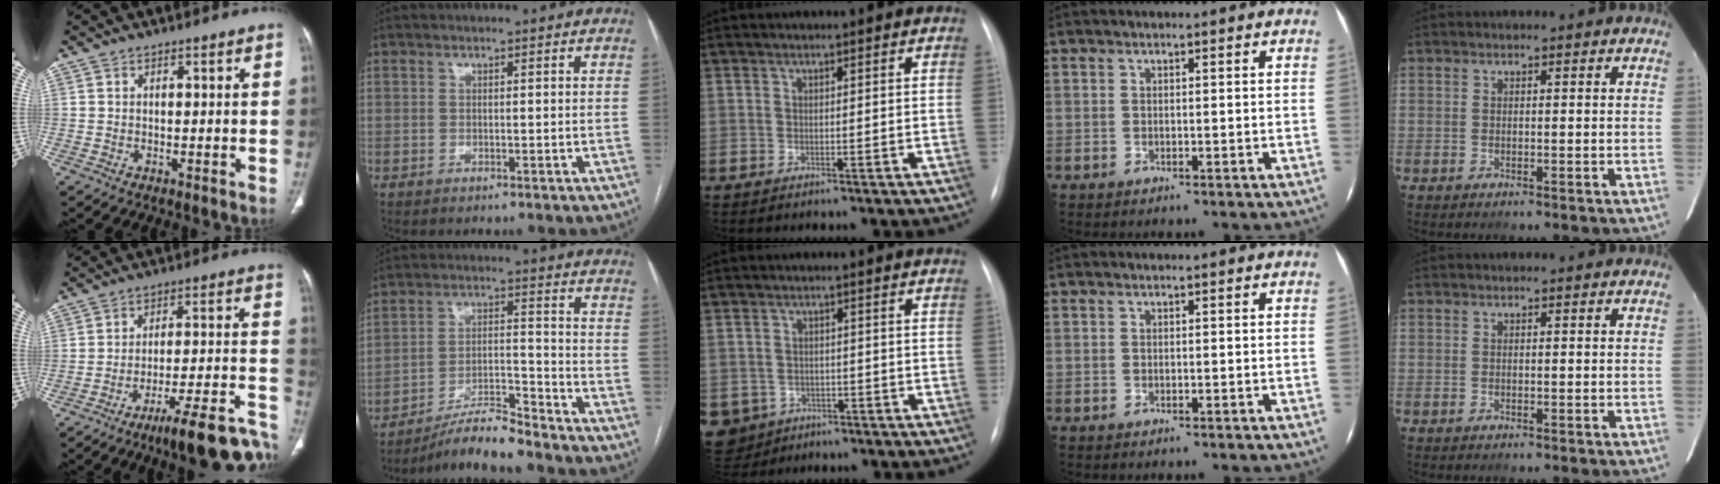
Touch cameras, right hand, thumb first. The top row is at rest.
{"thumb": {"total": 18.7, "force": [-12.3, 3.4, 13.6], "torque": [-0.144, 0.086, -0.179]}, "index": {"total": 9.0, "force": [-8.2, 0.3, 3.6], "torque": [-0.057, 0.001, -0.144]}, "middle": {"total": 9.0, "force": [-4.2, 7.8, 1.9], "torque": [-0.069, 0.003, -0.053]}}